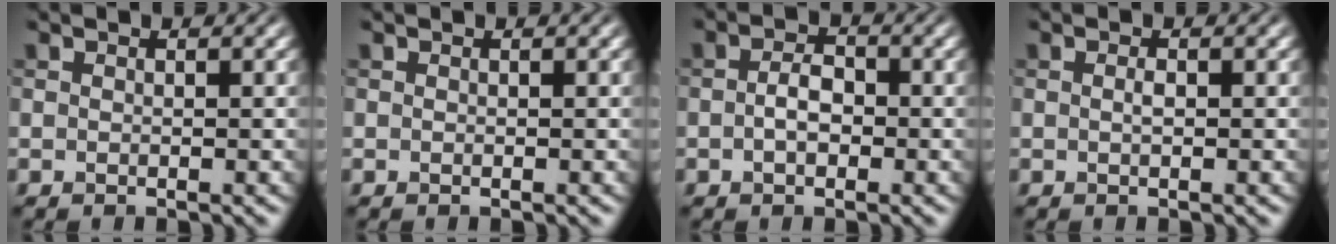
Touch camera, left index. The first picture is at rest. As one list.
[{"total": 0.0}, {"total": 2.4, "force": [-0.4, 1.5, 1.9], "torque": [-0.039, 0.003, -0.011]}, {"total": 0.7, "force": [0.0, 0.2, 0.6], "torque": [-0.014, 0.002, 0.001]}]